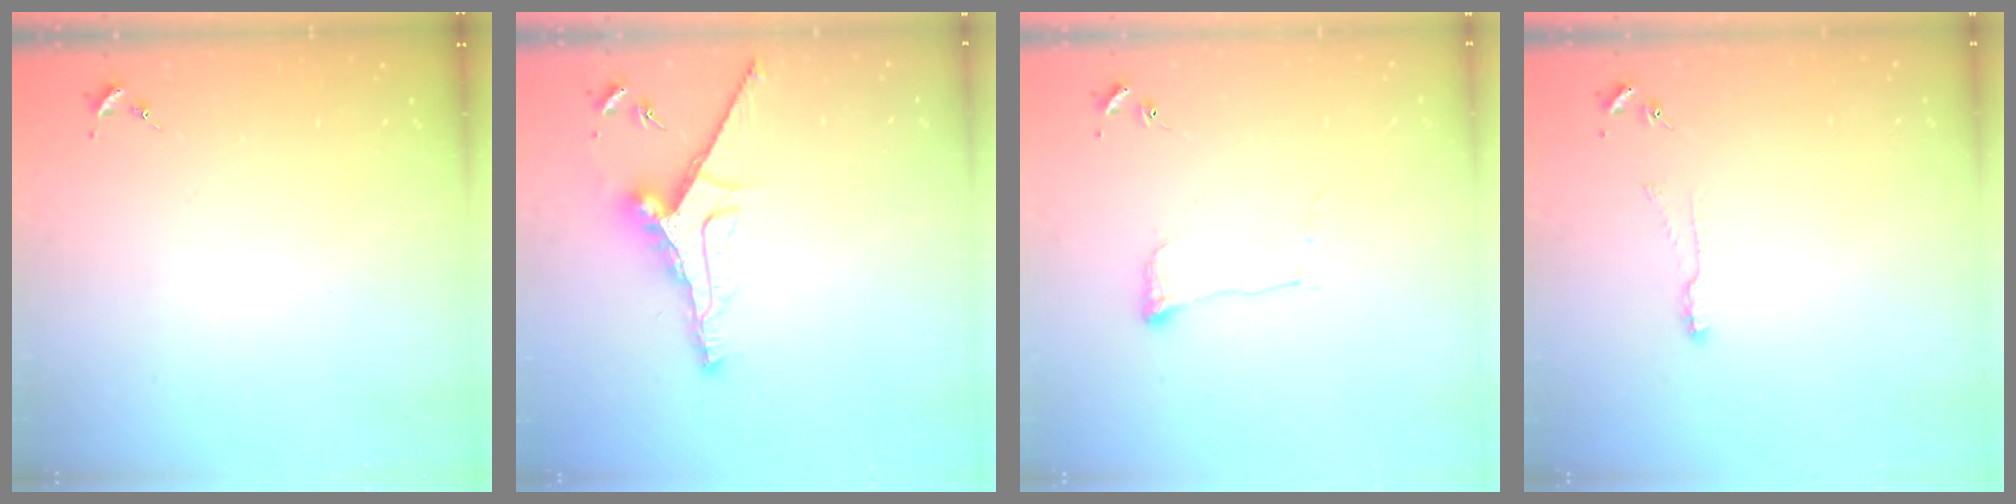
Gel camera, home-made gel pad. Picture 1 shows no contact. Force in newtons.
{"total": 12.7, "press": 12.7, "slide": 1.0}
{"total": 6.6, "press": 6.6, "slide": 0.4}
{"total": 5.7, "press": 5.7, "slide": 0.5}